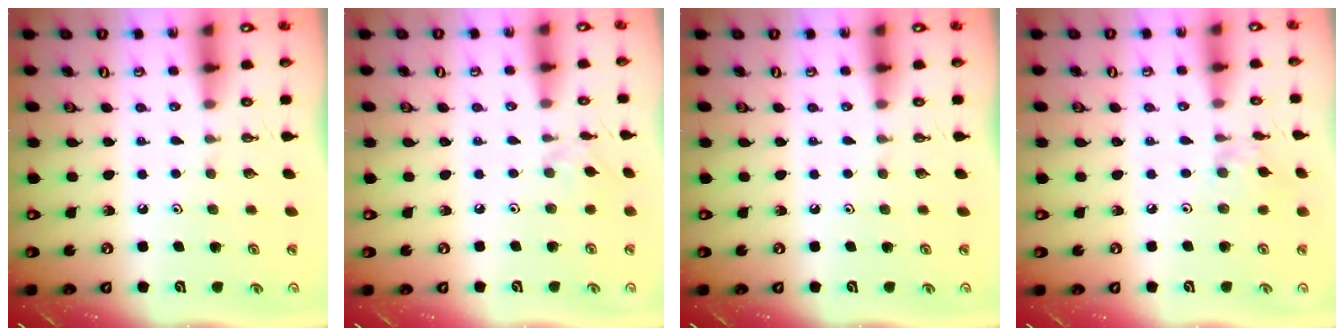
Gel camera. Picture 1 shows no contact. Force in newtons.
{"total": 3.2, "press": 3.1, "slide": 0.6}
{"total": 0.0}
{"total": 3.4, "press": 3.4, "slide": 0.5}